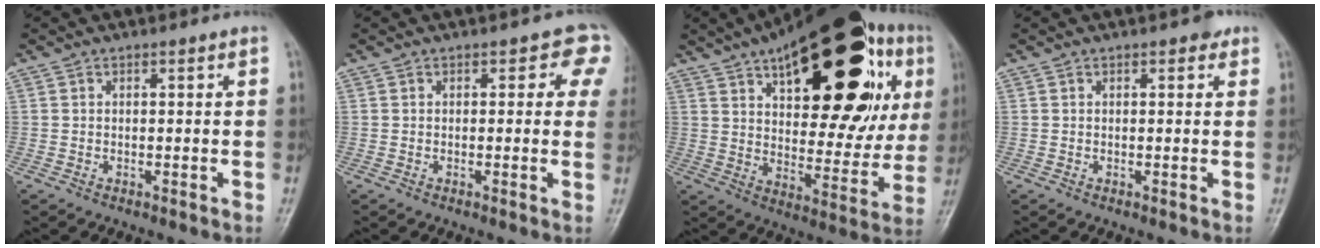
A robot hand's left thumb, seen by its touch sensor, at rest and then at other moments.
{"total": 4.7, "force": [1.8, 2.9, 3.3], "torque": [0.015, 0.001, 0.005]}
{"total": 33.3, "force": [12.6, 14.9, 27.0], "torque": [-0.353, 0.017, 0.189]}
{"total": 1.4, "force": [0.9, 0.8, 0.8], "torque": [0.002, -0.001, 0.007]}